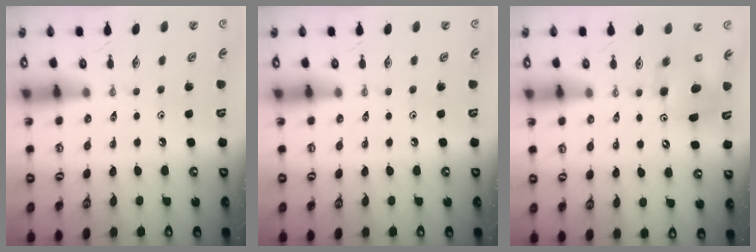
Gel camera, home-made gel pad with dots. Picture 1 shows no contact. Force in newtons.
{"total": 0.0}
{"total": 8.0, "press": 8.0, "slide": 0.7}